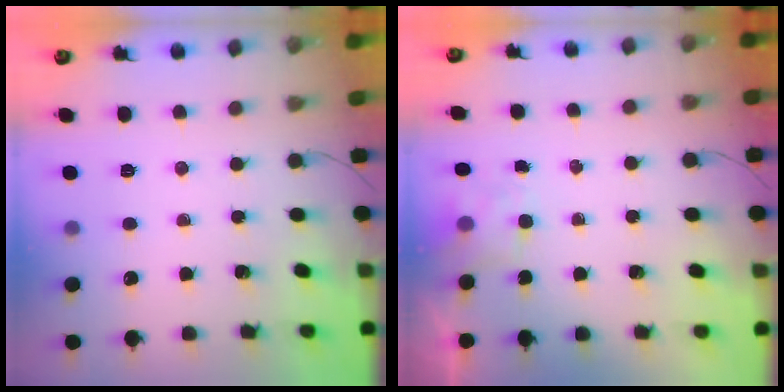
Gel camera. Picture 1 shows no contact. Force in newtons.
{"total": 3.9, "press": 3.8, "slide": 1.0}